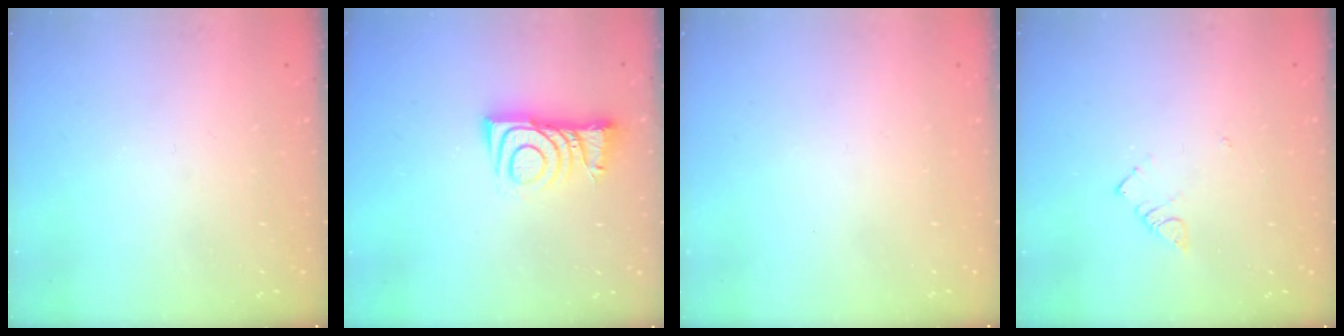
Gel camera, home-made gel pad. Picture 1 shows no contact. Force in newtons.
{"total": 7.2, "press": 7.2, "slide": 0.8}
{"total": 1.5, "press": 1.5, "slide": 0.1}
{"total": 3.0, "press": 2.9, "slide": 0.4}